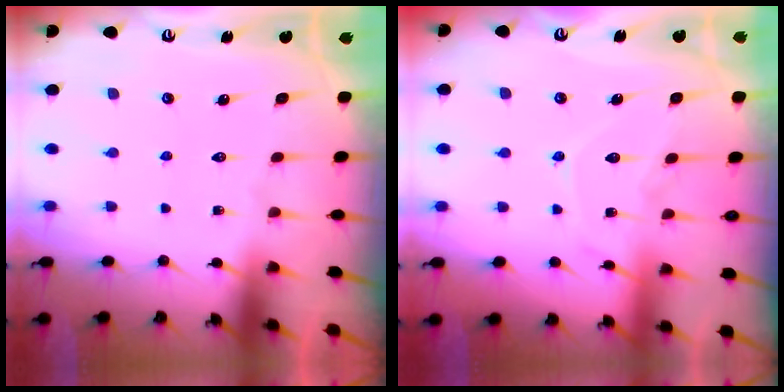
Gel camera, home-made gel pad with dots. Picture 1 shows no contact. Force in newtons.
{"total": 9.4, "press": 9.4, "slide": 0.2}